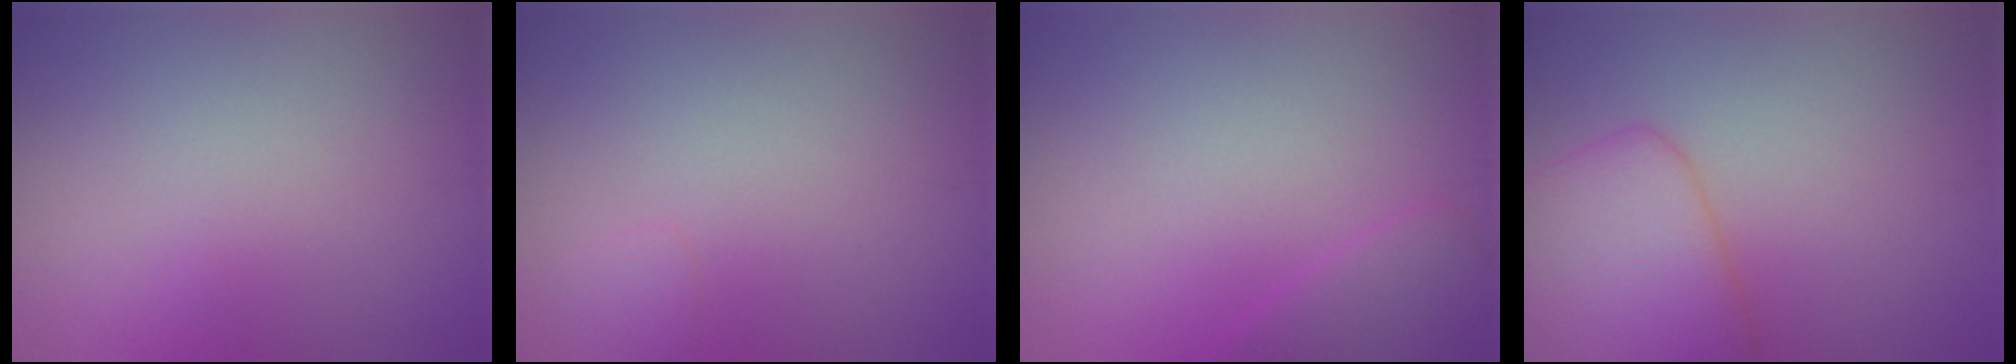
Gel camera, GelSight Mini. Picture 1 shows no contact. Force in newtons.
{"total": 0.7, "press": 0.7, "slide": 0.1}
{"total": 2.2, "press": 2.2, "slide": 0.1}
{"total": 5.6, "press": 5.6, "slide": 0.4}